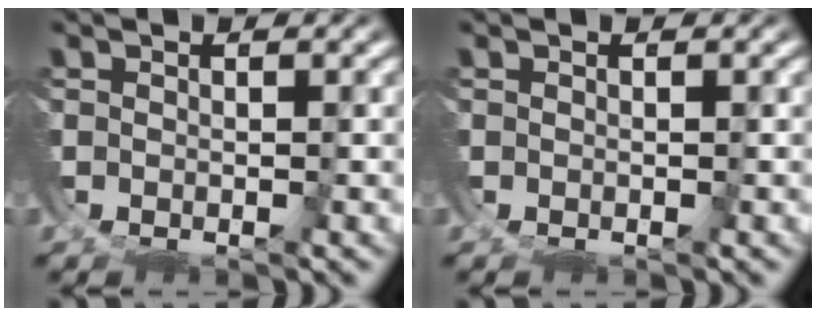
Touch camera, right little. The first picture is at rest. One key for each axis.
{"total": 0.0}